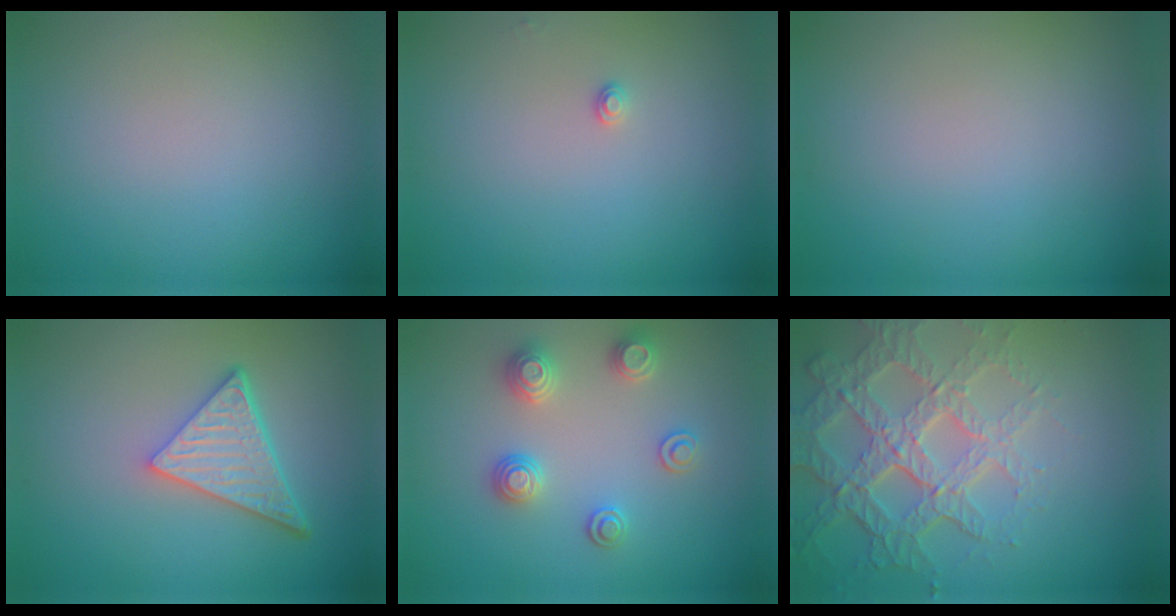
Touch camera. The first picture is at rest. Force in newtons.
{"total": 0.8, "press": 0.8, "slide": 0.0}
{"total": 0.0}
{"total": 5.4, "press": 3.8, "slide": 3.8}
{"total": 2.9, "press": 2.8, "slide": 0.6}
{"total": 7.4, "press": 5.2, "slide": 5.2}